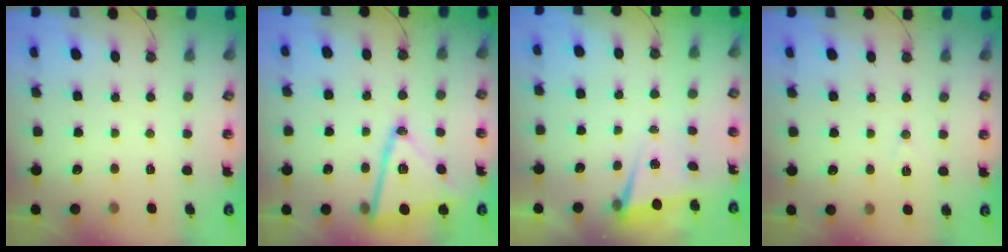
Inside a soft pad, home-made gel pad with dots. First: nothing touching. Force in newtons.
{"total": 16.3, "press": 16.2, "slide": 2.5}
{"total": 2.0, "press": 1.7, "slide": 1.0}
{"total": 5.4, "press": 4.7, "slide": 2.7}